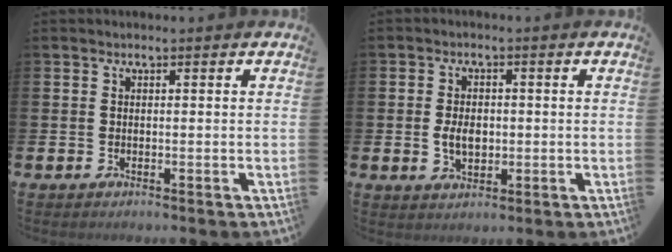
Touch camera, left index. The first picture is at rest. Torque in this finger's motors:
{"motor_torque": [0.40, 0.02, 0.07, 0.05]}